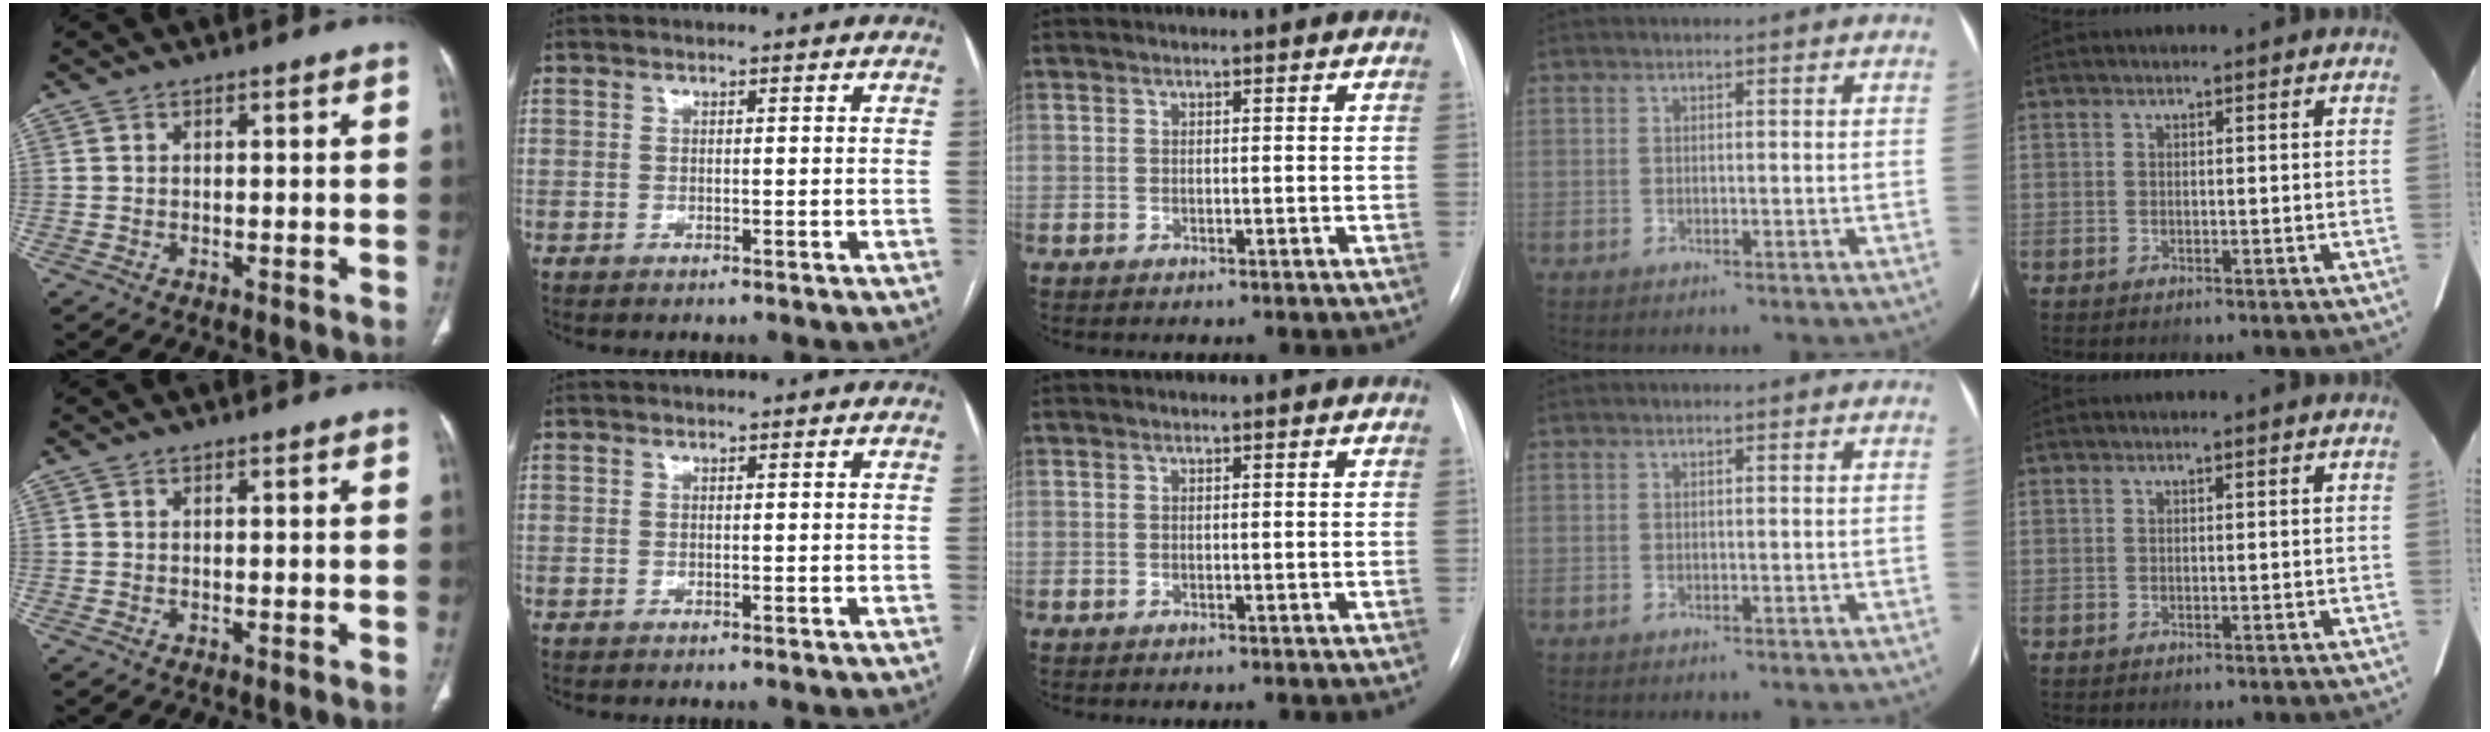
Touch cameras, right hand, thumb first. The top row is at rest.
{}